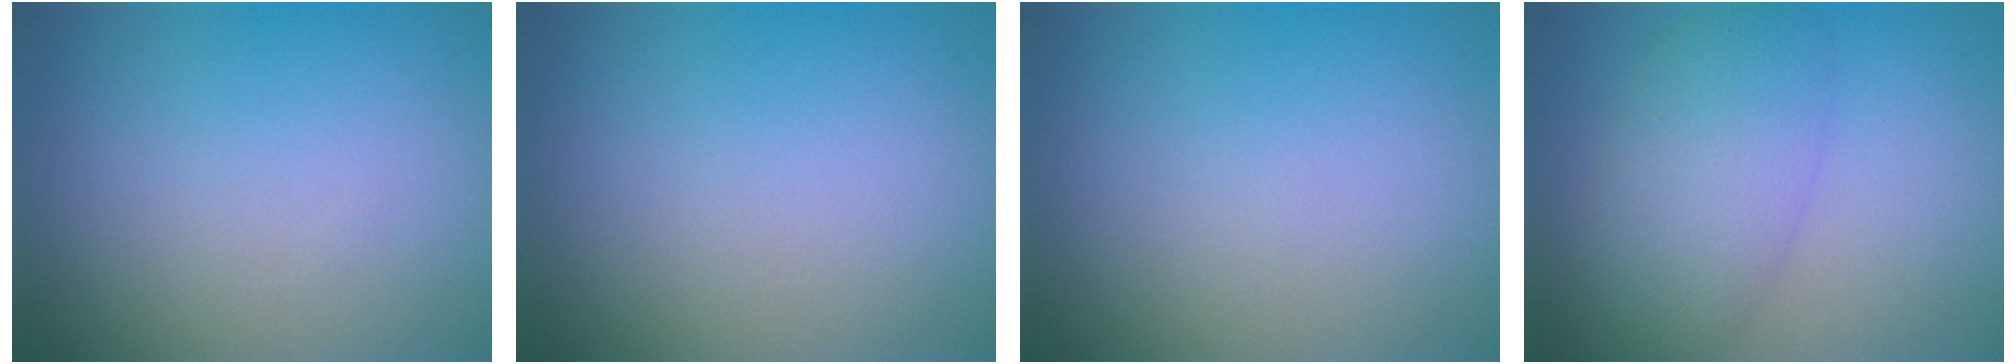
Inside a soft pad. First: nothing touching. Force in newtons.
{"total": 0.0}
{"total": 0.0}
{"total": 5.7, "press": 5.7, "slide": 0.2}